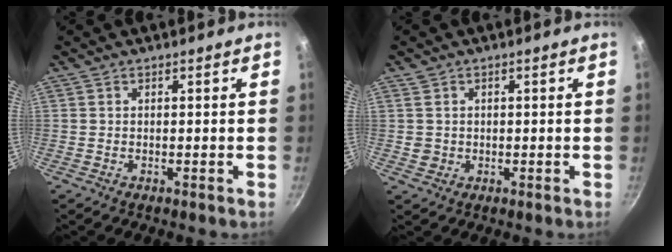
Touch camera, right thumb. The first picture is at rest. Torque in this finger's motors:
{"motor_torque": [-0.25, -0.25, 0.21, 0.24, -0.01]}